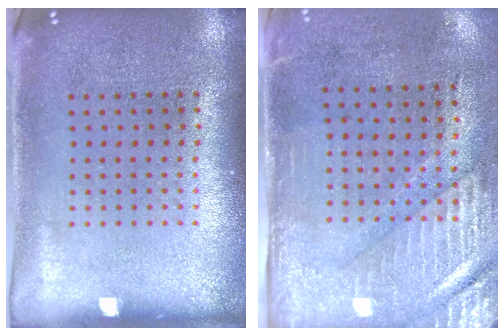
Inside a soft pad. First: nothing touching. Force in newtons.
{"total": 2.9, "press": 2.5, "slide": 1.5}